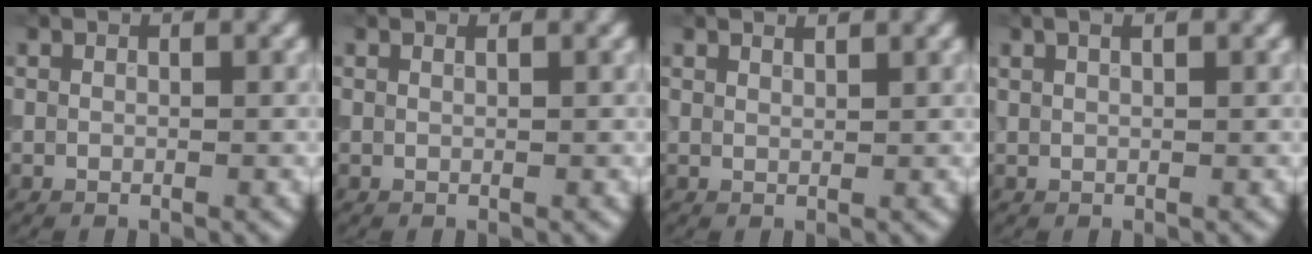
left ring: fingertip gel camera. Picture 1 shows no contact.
{"total": 0.6, "force": [0.4, 0.2, 0.3], "torque": [-0.002, -0.002, 0.003]}
{"total": 1.3, "force": [1.2, 0.2, 0.4], "torque": [-0.005, 0.002, 0.012]}
{"total": 2.2, "force": [1.3, 0.9, 1.4], "torque": [-0.012, 0.005, 0.001]}